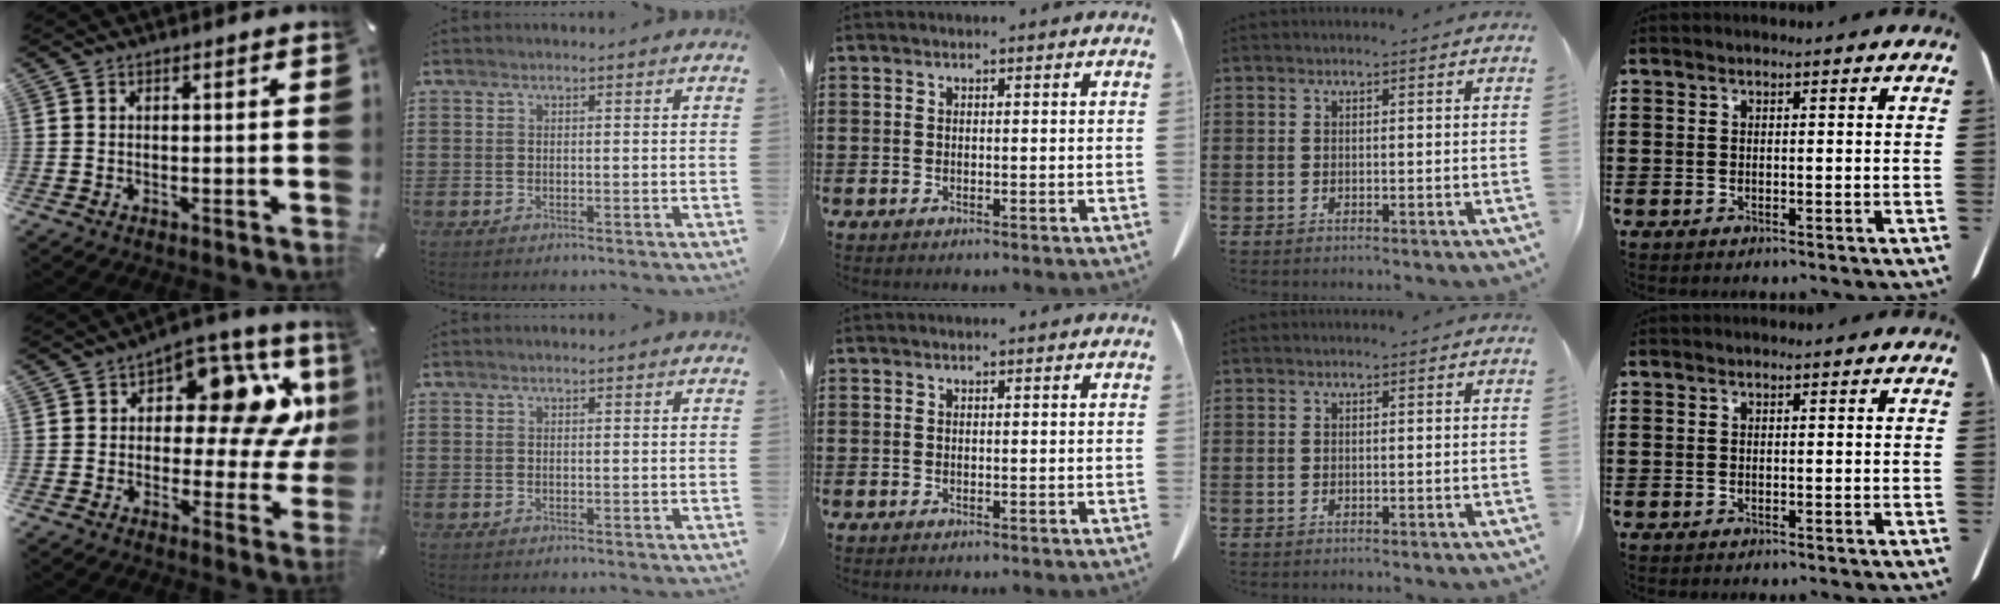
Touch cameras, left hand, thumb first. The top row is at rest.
{"thumb": {"total": 17.6, "force": [5.2, 9.9, 13.6], "torque": [-0.180, -0.027, 0.087]}}